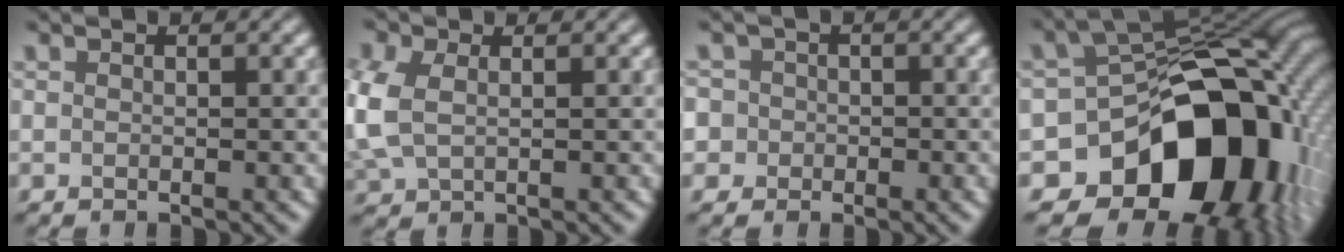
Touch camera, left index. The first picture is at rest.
{"total": 4.1, "force": [0.3, 2.8, 2.9], "torque": [-0.087, -0.004, 0.010]}
{"total": 3.6, "force": [-0.4, 3.6, 0.7], "torque": [0.006, 0.020, -0.035]}
{"total": 16.4, "force": [-5.8, 11.9, 9.6], "torque": [-0.107, -0.017, -0.100]}